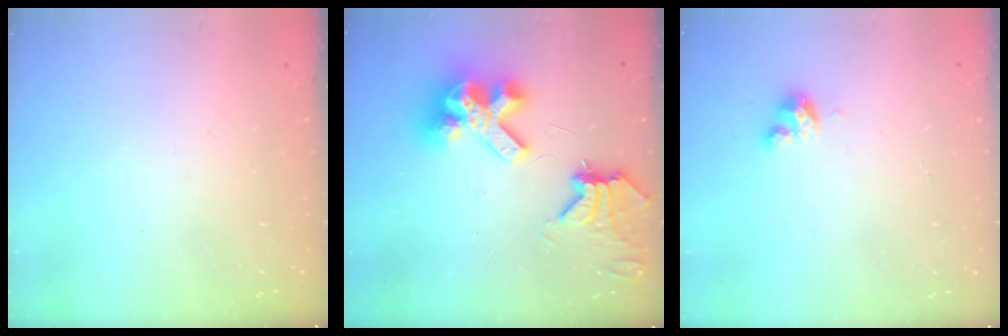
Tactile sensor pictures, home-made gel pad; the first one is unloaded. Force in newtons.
{"total": 13.9, "press": 13.8, "slide": 1.6}
{"total": 3.3, "press": 3.3, "slide": 0.3}